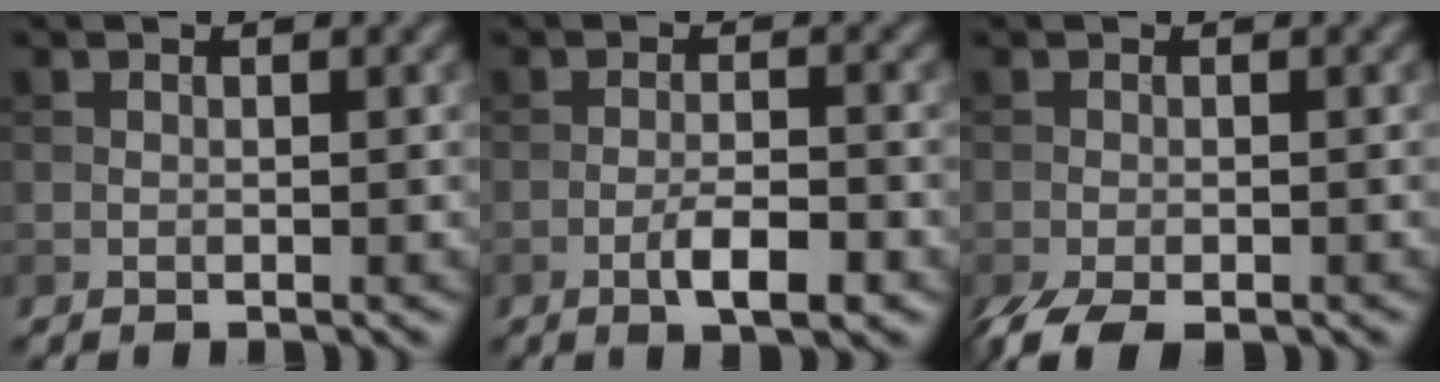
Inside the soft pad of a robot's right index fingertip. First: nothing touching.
{"total": 3.7, "force": [-1.8, 0.9, 3.1], "torque": [-0.058, 0.001, -0.032]}
{"total": 3.9, "force": [-2.8, 1.1, 2.4], "torque": [-0.043, -0.009, -0.051]}